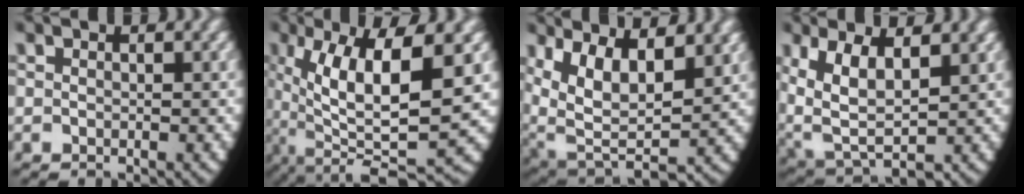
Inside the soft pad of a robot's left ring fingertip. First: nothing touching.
{"total": 11.9, "force": [-1.7, 5.1, 10.7], "torque": [-0.193, -0.034, 0.001]}
{"total": 12.4, "force": [1.4, 9.6, 7.7], "torque": [-0.206, -0.063, 0.045]}
{"total": 8.9, "force": [0.7, 6.5, 6.1], "torque": [-0.158, -0.050, 0.041]}